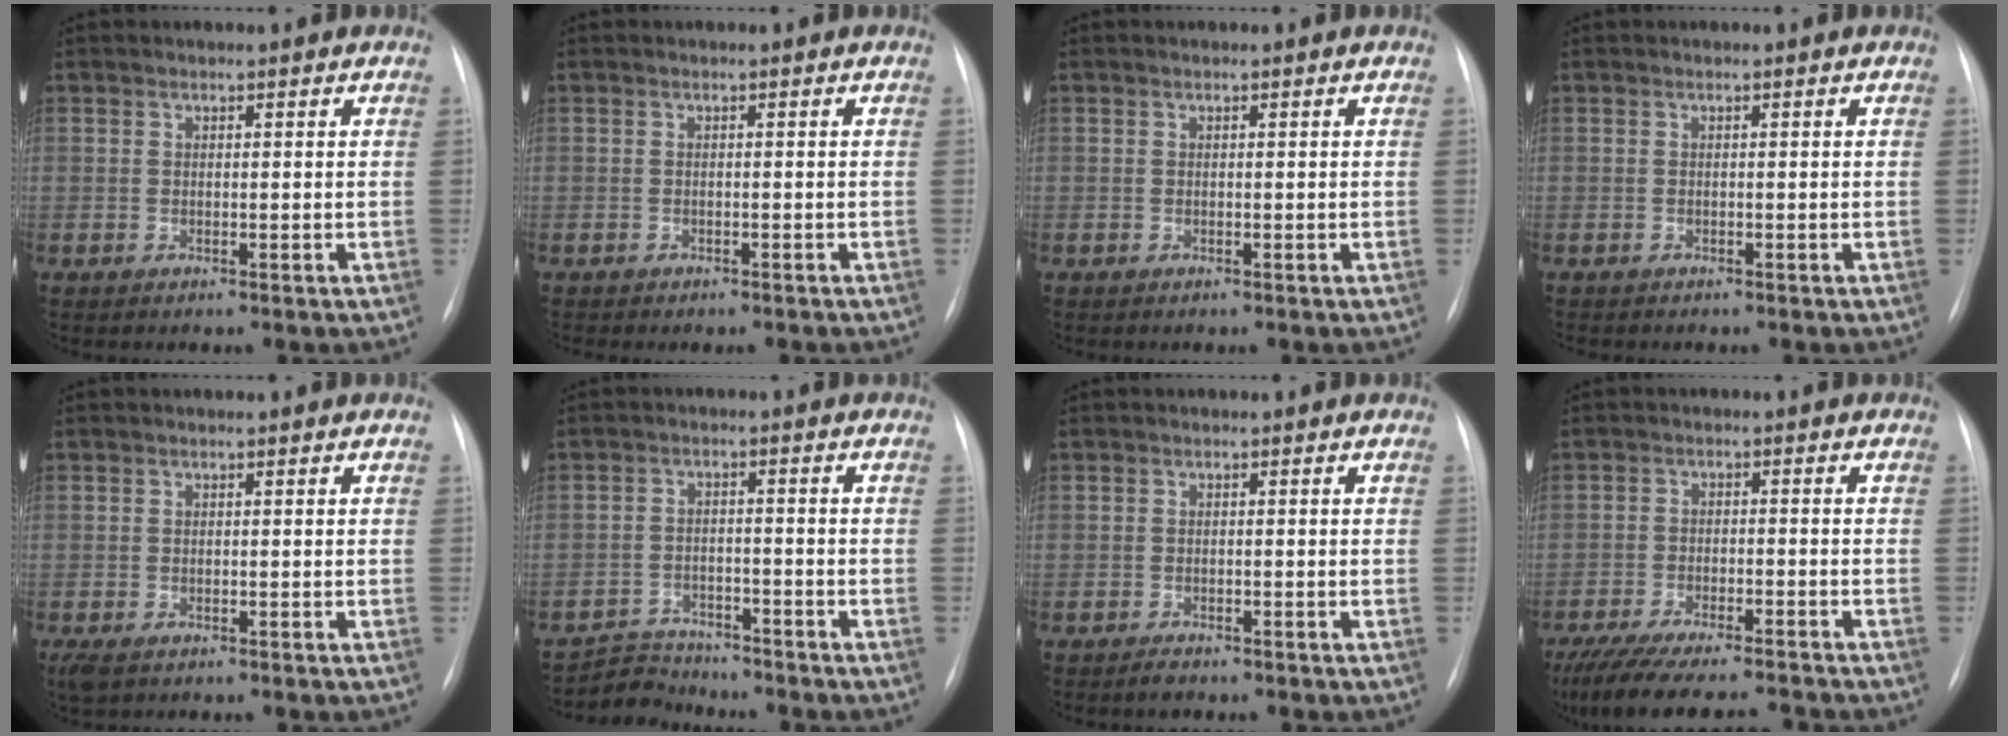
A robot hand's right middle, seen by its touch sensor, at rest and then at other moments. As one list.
[{"total": 2.1, "force": [-1.8, 0.6, 0.9], "torque": [-0.014, -0.005, -0.019]}, {"total": 0.0}, {"total": 0.5, "force": [-0.5, 0.0, 0.2], "torque": [-0.003, -0.001, -0.009]}, {"total": 2.7, "force": [-1.6, 1.5, 1.6], "torque": [-0.036, -0.008, -0.022]}, {"total": 5.0, "force": [-4.8, 1.1, -1.1], "torque": [0.018, 0.001, -0.082]}, {"total": 1.3, "force": [-1.2, 0.4, 0.5], "torque": [-0.013, -0.002, -0.017]}, {"total": 15.2, "force": [-13.7, 2.1, 6.4], "torque": [-0.130, -0.021, -0.204]}]